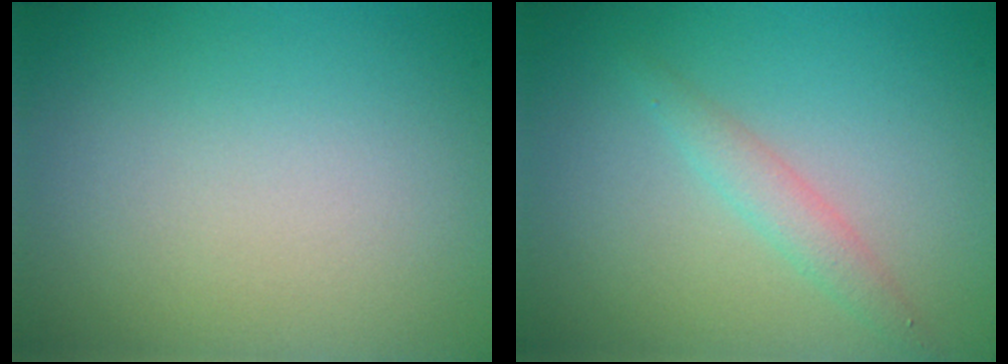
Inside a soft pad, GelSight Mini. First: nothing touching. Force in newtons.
{"total": 1.7, "press": 1.7, "slide": 0.1}